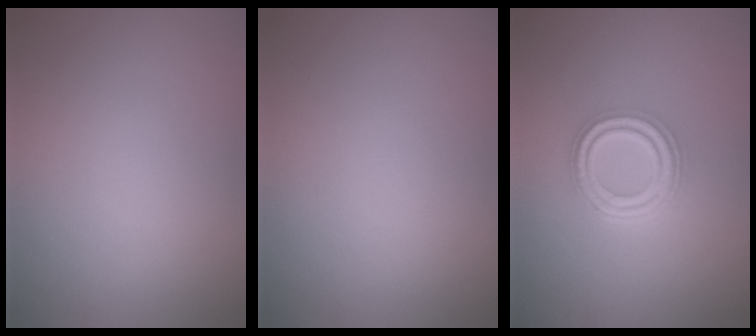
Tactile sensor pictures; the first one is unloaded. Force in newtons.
{"total": 0.0}
{"total": 4.5, "press": 3.3, "slide": 3.0}